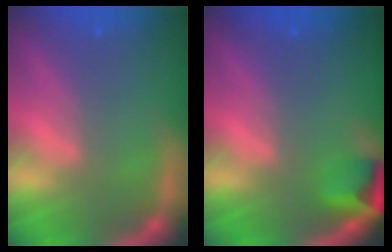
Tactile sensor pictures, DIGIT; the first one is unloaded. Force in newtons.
{"total": 2.9}